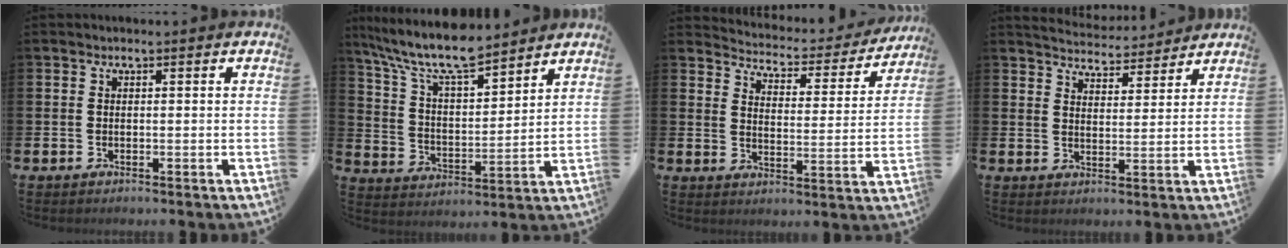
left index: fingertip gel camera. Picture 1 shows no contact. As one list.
[{"total": 9.5, "force": [8.4, 1.8, 4.1], "torque": [-0.106, -0.046, 0.148]}, {"total": 4.4, "force": [4.2, 1.0, 0.5], "torque": [-0.031, -0.042, 0.064]}, {"total": 4.5, "force": [4.4, 0.8, 0.0], "torque": [-0.013, -0.035, 0.077]}]